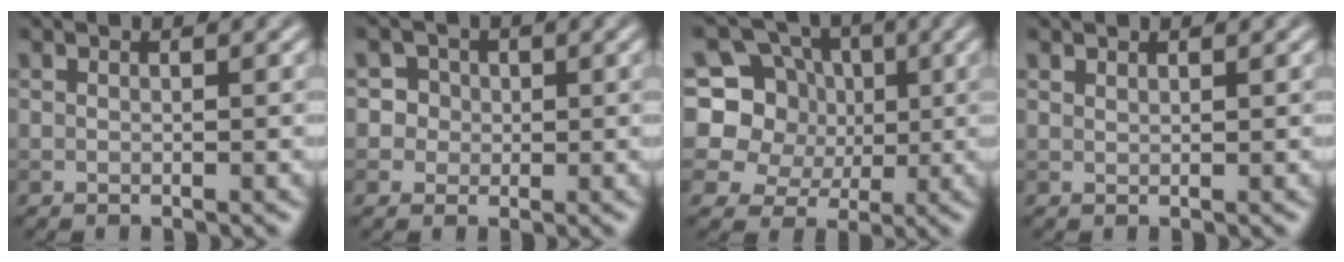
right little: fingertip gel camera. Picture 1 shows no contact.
{"total": 3.9, "force": [1.4, 3.4, 1.2], "torque": [-0.002, 0.016, 0.013]}
{"total": 11.3, "force": [2.7, 10.0, 4.5], "torque": [-0.111, 0.036, 0.029]}
{"total": 0.8, "force": [0.7, 0.2, 0.1], "torque": [-0.002, -0.001, 0.015]}